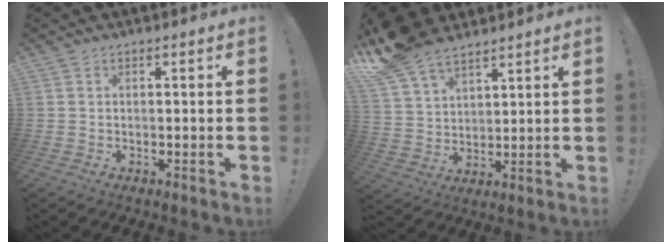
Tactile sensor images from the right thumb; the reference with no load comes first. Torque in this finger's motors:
{"motor_torque": [-0.87, 1.82, 1.09, 0.87, 0.33]}